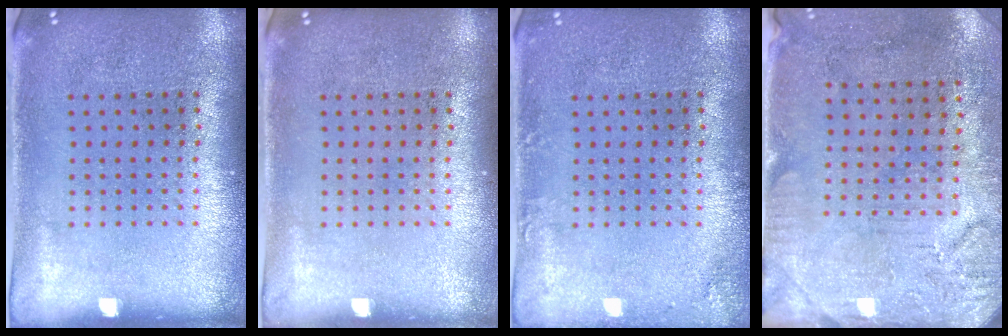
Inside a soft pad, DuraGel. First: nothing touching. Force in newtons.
{"total": 0.0}
{"total": 1.3, "press": 1.3, "slide": 0.0}
{"total": 3.2, "press": 2.6, "slide": 1.9}